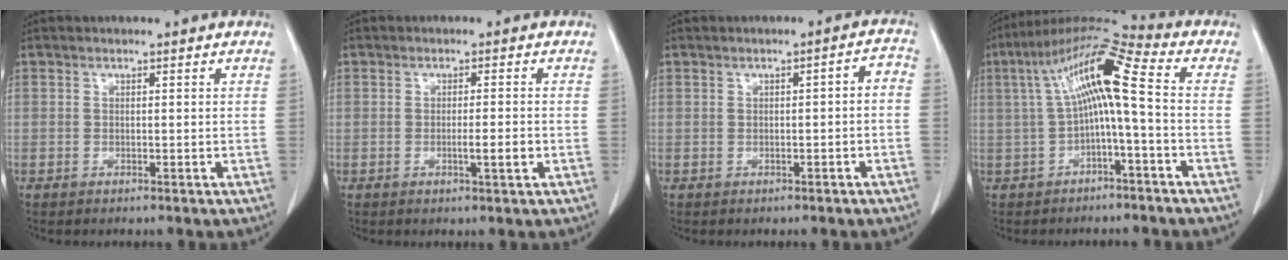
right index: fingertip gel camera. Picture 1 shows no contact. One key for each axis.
{"total": 2.7, "fx": -0.8, "fy": 0.0, "fz": 2.6, "tx": -0.042, "ty": -0.003, "tz": -0.012}
{"total": 2.5, "fx": -0.7, "fy": 0.9, "fz": 2.2, "tx": -0.026, "ty": 0.018, "tz": -0.008}
{"total": 11.5, "fx": 0.3, "fy": 0.9, "fz": 11.4, "tx": -0.211, "ty": 0.044, "tz": 0.000}